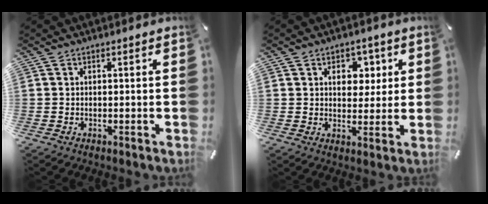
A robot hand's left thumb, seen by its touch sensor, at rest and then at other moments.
{"total": 6.3, "force": [2.3, 4.9, 3.3], "torque": [-0.025, -0.009, 0.029]}